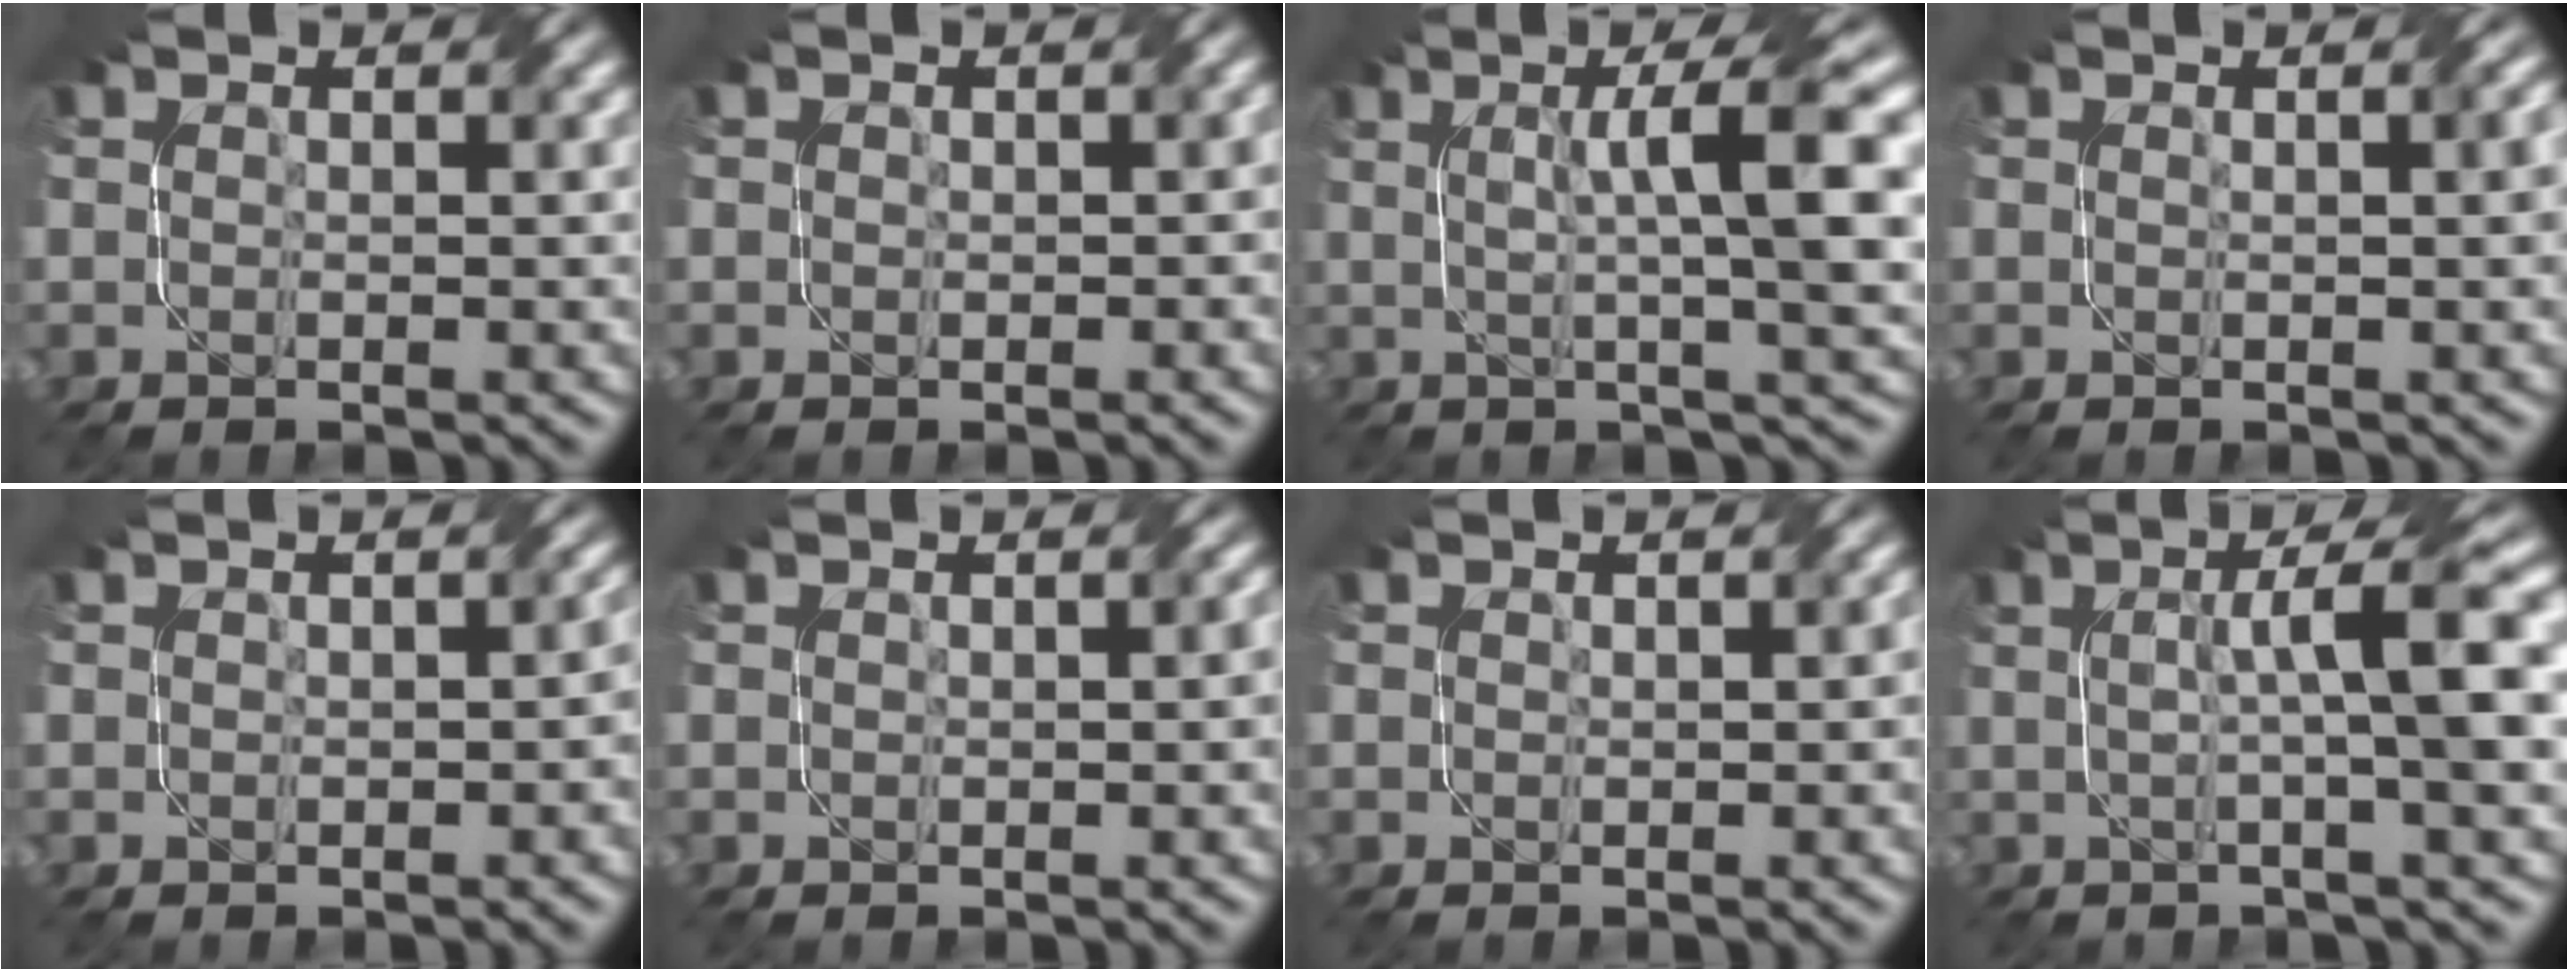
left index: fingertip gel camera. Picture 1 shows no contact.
{"total": 0.8, "force": [0.1, 0.7, 0.4], "torque": [-0.005, -0.001, 0.003]}
{"total": 8.5, "force": [1.6, 1.5, 8.3], "torque": [-0.105, 0.016, 0.023]}
{"total": 2.6, "force": [0.6, 0.9, 2.3], "torque": [-0.017, 0.008, 0.004]}
{"total": 1.9, "force": [0.0, 1.2, 1.5], "torque": [-0.015, -0.001, -0.001]}
{"total": 1.1, "force": [0.1, 0.4, 1.0], "torque": [-0.014, 0.005, 0.003]}
{"total": 0.7, "force": [0.1, 0.4, 0.6], "torque": [-0.010, 0.003, 0.003]}
{"total": 7.7, "force": [1.2, 1.2, 7.5], "torque": [-0.098, 0.017, 0.014]}